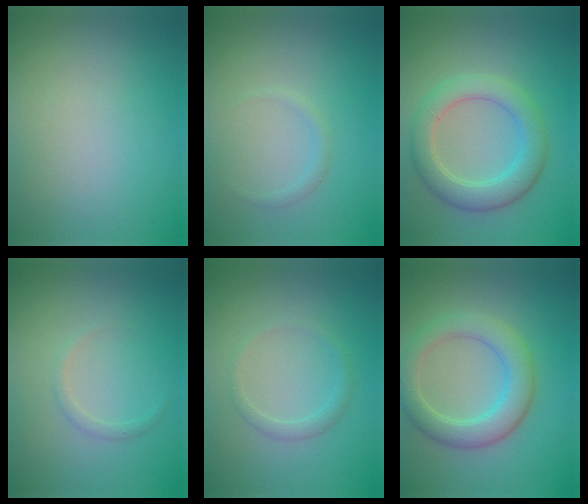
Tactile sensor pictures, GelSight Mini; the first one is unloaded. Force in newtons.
{"total": 0.7, "press": 0.7, "slide": 0.1}
{"total": 4.6, "press": 4.6, "slide": 0.2}
{"total": 0.8, "press": 0.8, "slide": 0.0}
{"total": 1.3, "press": 1.3, "slide": 0.1}
{"total": 4.7, "press": 4.7, "slide": 0.6}